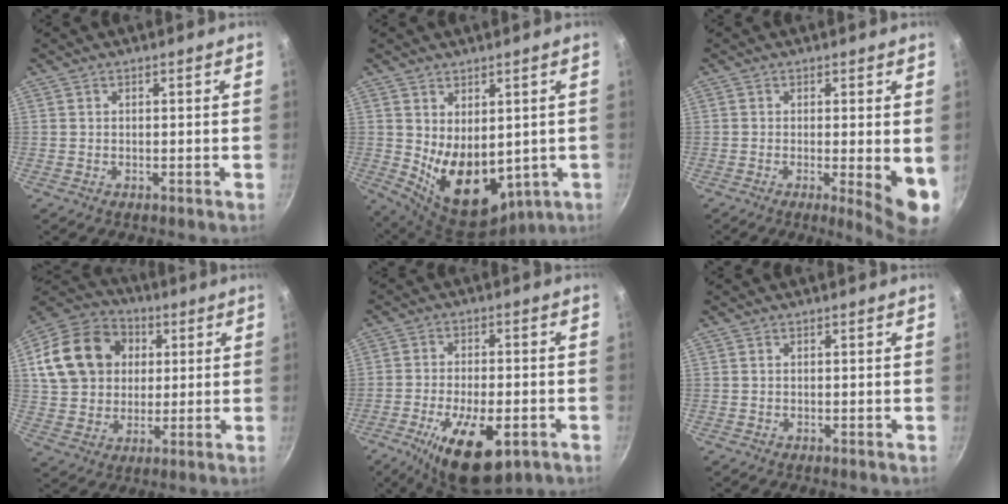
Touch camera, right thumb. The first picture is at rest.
{"total": 13.1, "force": [0.3, 8.7, 9.8], "torque": [-0.128, -0.038, 0.038]}
{"total": 7.7, "force": [-1.0, 1.4, 7.5], "torque": [-0.092, -0.016, -0.010]}
{"total": 19.1, "force": [4.7, 15.3, 10.4], "torque": [-0.174, 0.020, 0.081]}
{"total": 15.1, "force": [-6.6, 6.5, 11.9], "torque": [-0.188, 0.009, -0.097]}
{"total": 0.0}